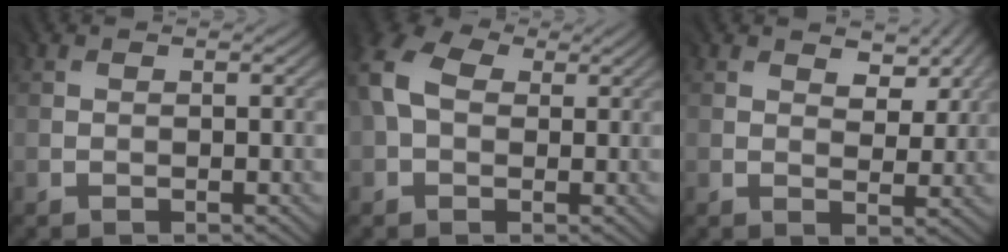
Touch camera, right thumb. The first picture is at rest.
{"total": 7.7, "force": [1.4, 5.6, 5.2], "torque": [-0.141, 0.009, 0.022]}
{"total": 4.6, "force": [2.5, 2.6, 2.8], "torque": [-0.042, -0.009, 0.041]}